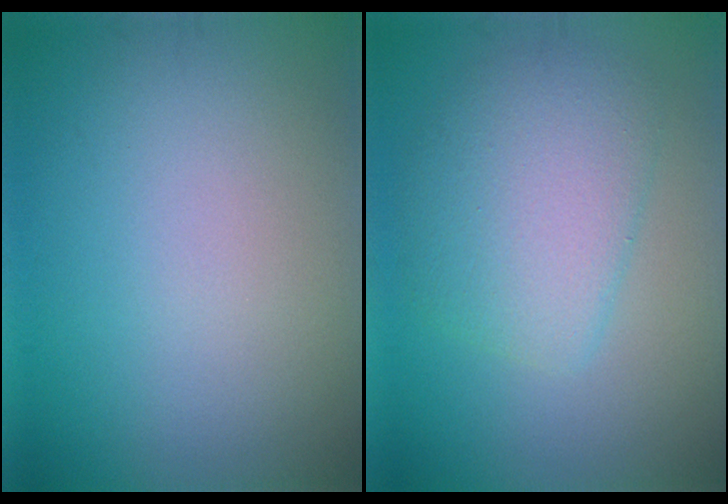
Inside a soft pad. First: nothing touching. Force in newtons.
{"total": 5.0, "press": 5.0, "slide": 0.2}